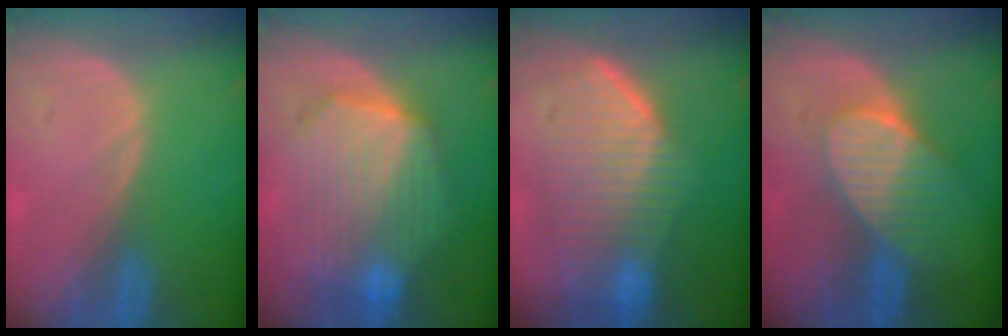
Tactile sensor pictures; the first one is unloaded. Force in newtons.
{"total": 10.9, "press": 10.9, "slide": 0.8}
{"total": 9.5, "press": 9.1, "slide": 3.0}
{"total": 7.4, "press": 6.8, "slide": 2.8}